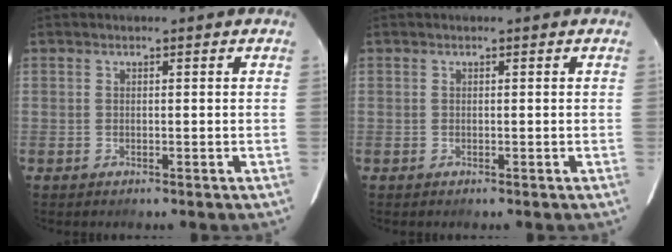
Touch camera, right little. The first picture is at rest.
{"total": 0.0}